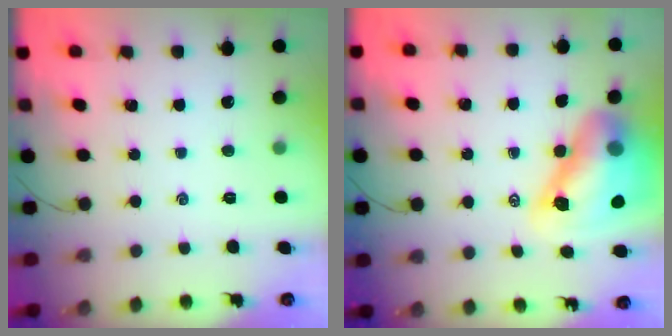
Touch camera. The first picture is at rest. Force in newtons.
{"total": 15.3, "press": 14.6, "slide": 4.3}